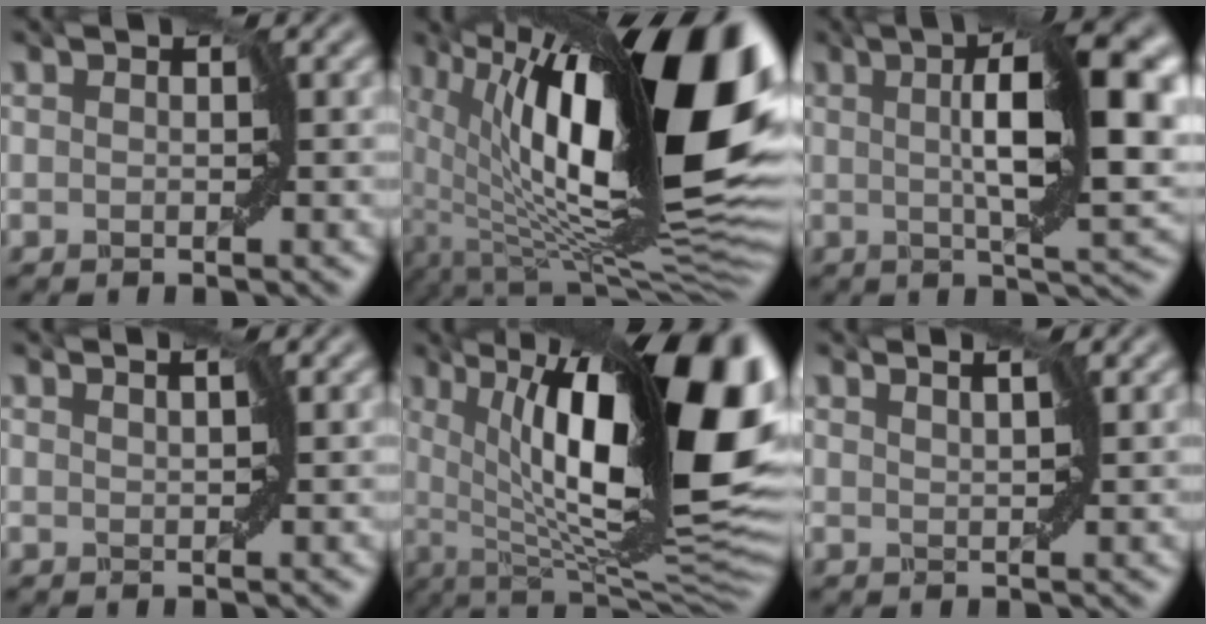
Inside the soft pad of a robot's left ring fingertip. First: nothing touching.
{"total": 20.2, "force": [4.0, 7.8, 18.2], "torque": [-0.288, 0.013, 0.067]}
{"total": 10.6, "force": [1.5, 2.3, 10.2], "torque": [-0.151, 0.006, 0.024]}
{"total": 1.2, "force": [1.0, -0.3, 0.5], "torque": [-0.005, 0.001, 0.008]}
{"total": 19.4, "force": [4.8, 6.0, 17.8], "torque": [-0.237, 0.018, 0.081]}
{"total": 2.3, "force": [2.0, 0.2, 1.1], "torque": [-0.006, 0.002, 0.009]}